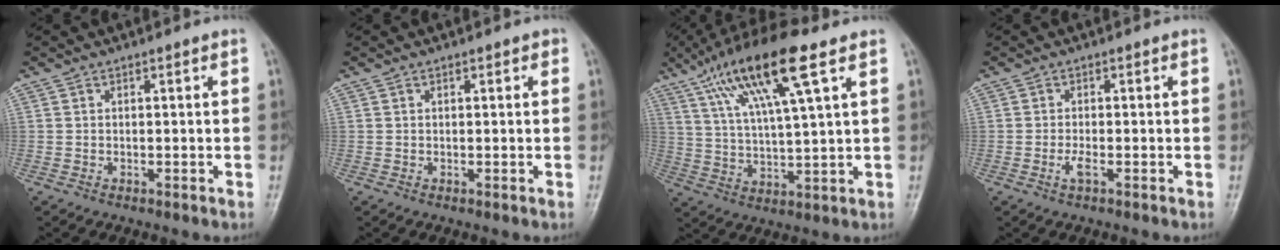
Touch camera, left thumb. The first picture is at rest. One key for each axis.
{"total": 0.9, "fx": 0.4, "fy": 0.6, "fz": 0.6, "tx": -0.002, "ty": 0.000, "tz": 0.002}
{"total": 16.8, "fx": 8.4, "fy": 3.3, "fz": 14.3, "tx": -0.266, "ty": -0.010, "tz": 0.150}
{"total": 1.9, "fx": -0.8, "fy": 0.6, "fz": 1.7, "tx": -0.036, "ty": -0.002, "tz": -0.017}